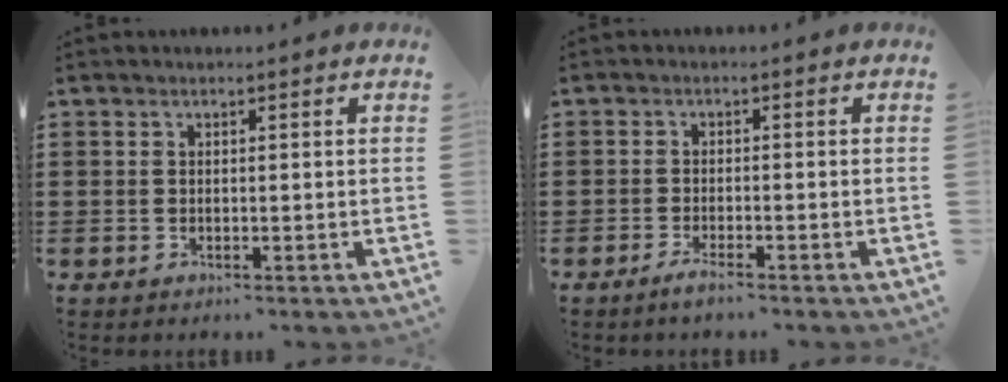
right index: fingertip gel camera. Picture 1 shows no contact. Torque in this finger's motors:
{"motor_torque": [1.10, 1.04, 0.02, 0.01]}